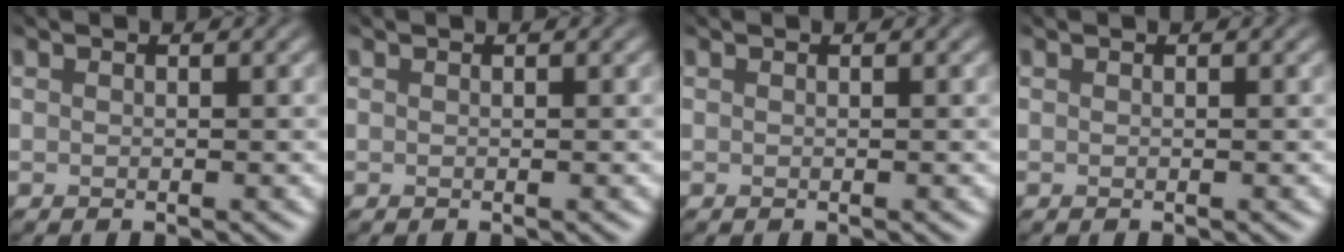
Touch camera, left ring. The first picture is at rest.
{"total": 0.0}
{"total": 0.0}
{"total": 0.0}